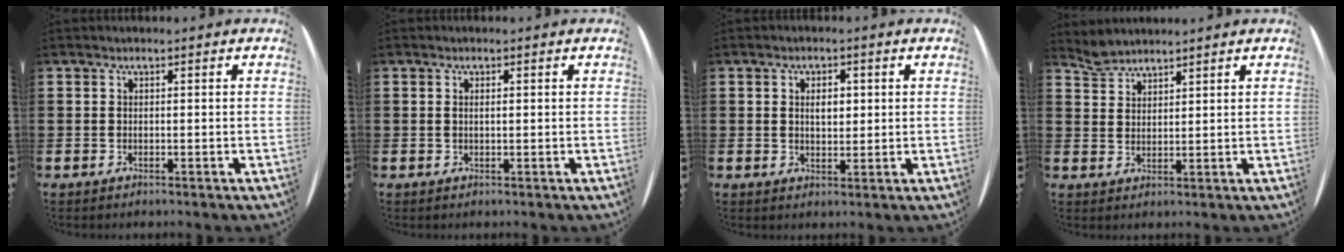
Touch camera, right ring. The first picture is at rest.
{"total": 0.6, "force": [0.1, 0.1, 0.5], "torque": [-0.010, 0.000, 0.003]}
{"total": 2.4, "force": [0.6, 1.5, 1.8], "torque": [-0.039, 0.011, 0.011]}
{"total": 2.4, "force": [2.4, 0.1, -0.3], "torque": [-0.003, -0.005, 0.049]}